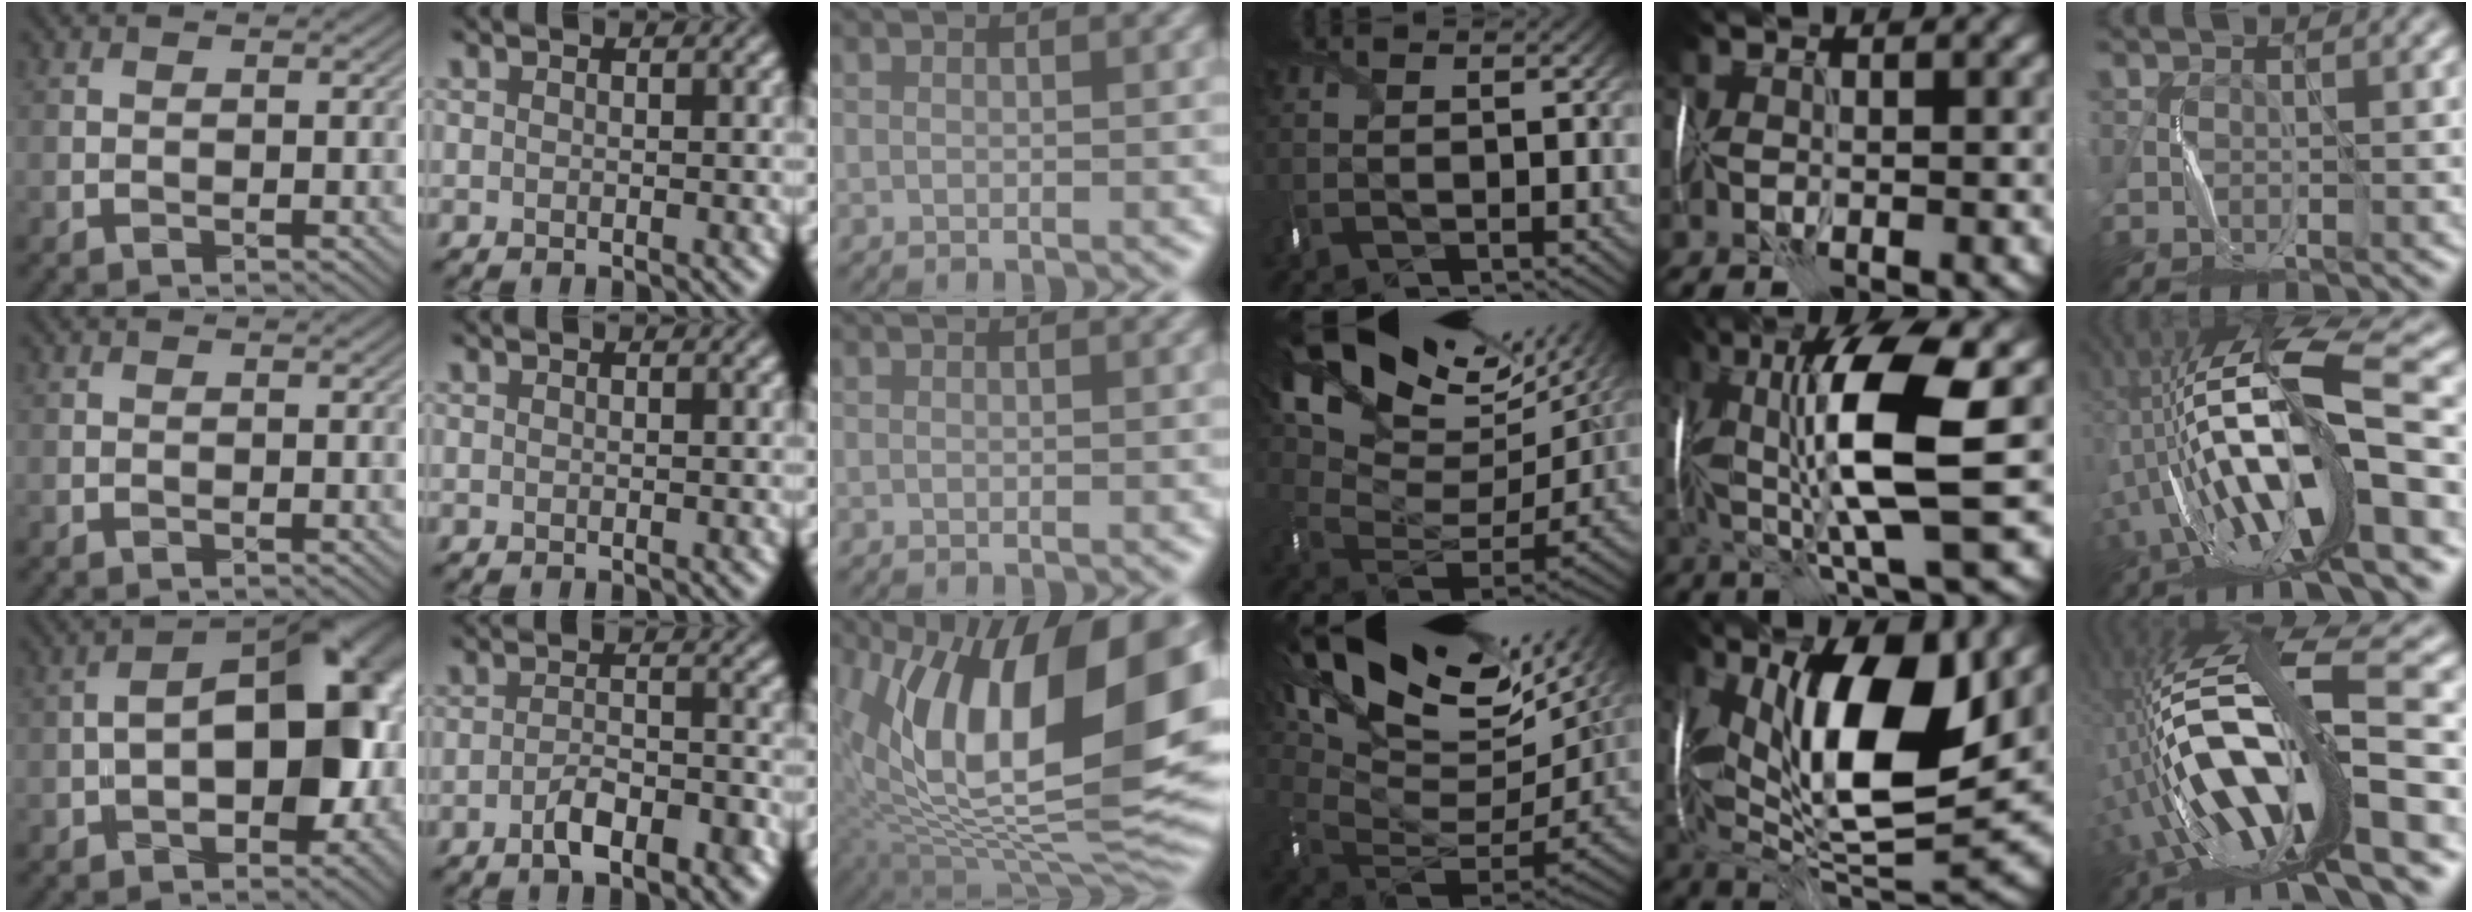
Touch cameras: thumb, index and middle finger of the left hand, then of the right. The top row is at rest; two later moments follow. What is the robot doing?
{"motion": "wrap", "object": "thread"}